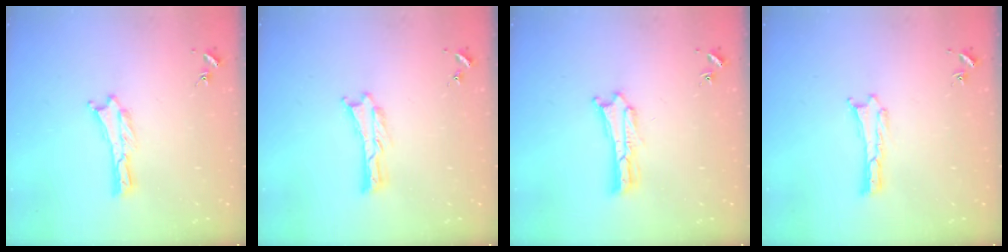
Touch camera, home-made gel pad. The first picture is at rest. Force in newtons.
{"total": 0.0}
{"total": 1.2, "press": 1.2, "slide": 0.2}
{"total": 0.0}